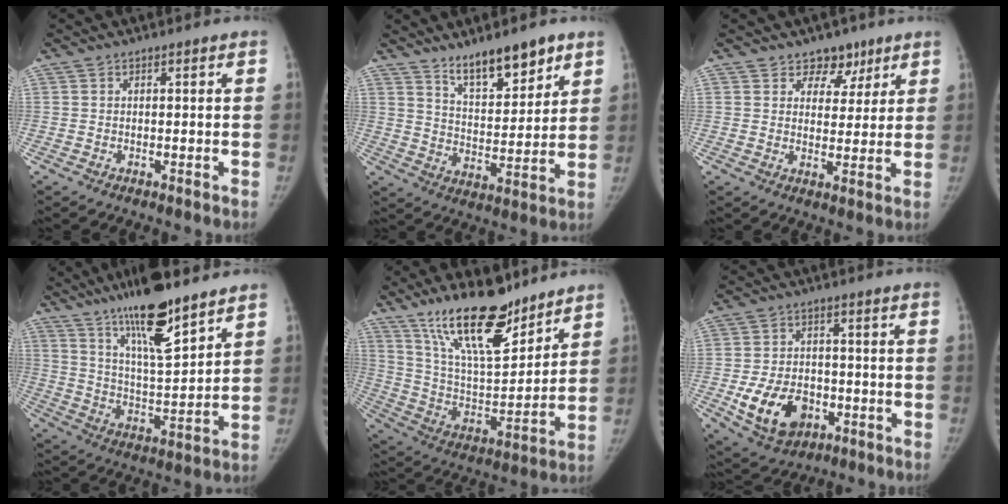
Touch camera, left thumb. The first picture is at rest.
{"total": 11.9, "force": [8.6, 4.1, 7.2], "torque": [-0.087, -0.059, 0.150]}
{"total": 5.7, "force": [3.8, 4.0, 1.1], "torque": [0.023, -0.019, 0.056]}
{"total": 16.2, "force": [11.1, 3.3, 11.3], "torque": [-0.179, -0.063, 0.199]}
{"total": 20.4, "force": [14.6, 6.9, 12.4], "torque": [-0.175, -0.081, 0.263]}
{"total": 12.2, "force": [-3.8, 8.8, 7.6], "torque": [-0.112, 0.012, -0.051]}